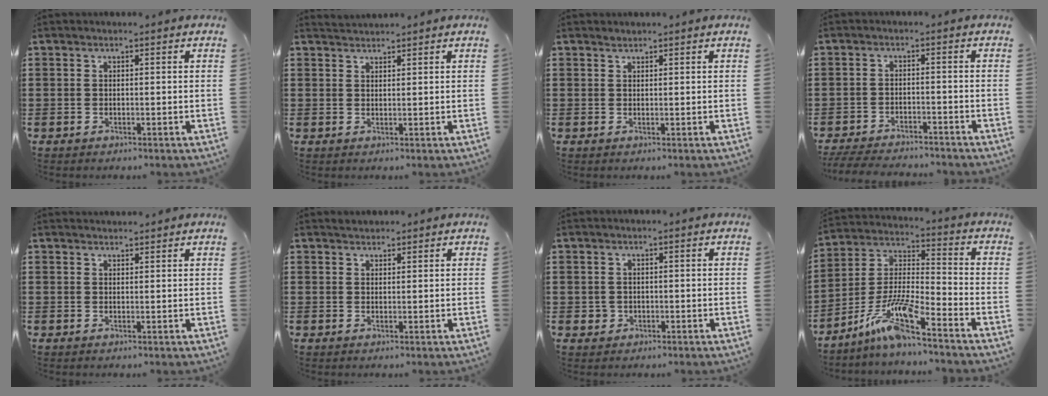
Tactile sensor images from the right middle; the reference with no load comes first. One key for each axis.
{"total": 1.5, "fx": 1.5, "fy": 0.2, "fz": 0.0, "tx": -0.003, "ty": 0.004, "tz": 0.029}
{"total": 0.6, "fx": 0.6, "fy": 0.2, "fz": 0.0, "tx": -0.002, "ty": -0.001, "tz": 0.012}
{"total": 4.2, "fx": -4.1, "fy": 0.5, "fz": 0.8, "tx": -0.020, "ty": 0.000, "tz": -0.084}
{"total": 1.1, "fx": 1.1, "fy": 0.1, "fz": 0.0, "tx": 0.007, "ty": -0.003, "tz": 0.019}
{"total": 1.2, "fx": 1.1, "fy": 0.5, "fz": -0.1, "tx": 0.008, "ty": 0.000, "tz": 0.019}
{"total": 1.1, "fx": -0.2, "fy": 1.1, "fz": 0.3, "tx": -0.008, "ty": 0.006, "tz": -0.007}
{"total": 10.2, "fx": -7.7, "fy": 1.0, "fz": 6.6, "tx": -0.149, "ty": -0.006, "tz": -0.155}